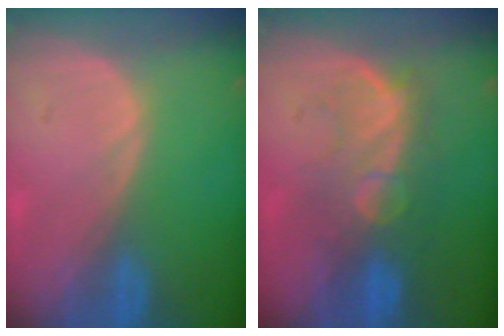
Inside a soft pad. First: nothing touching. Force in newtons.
{"total": 8.8, "press": 8.2, "slide": 3.2}